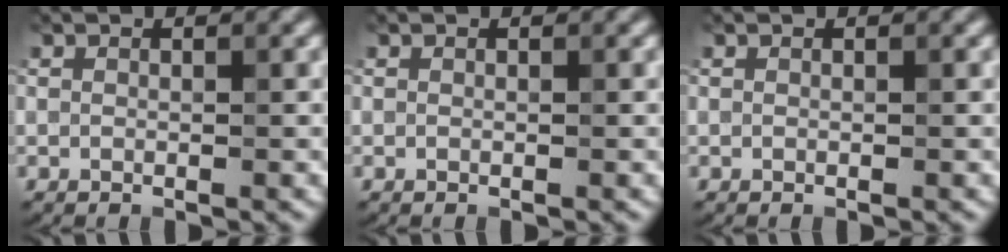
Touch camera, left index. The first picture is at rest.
{"total": 0.0}
{"total": 0.0}